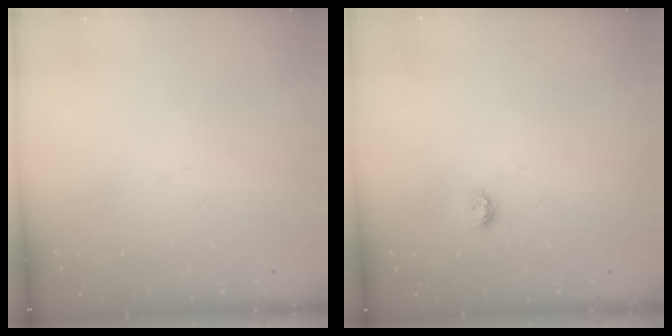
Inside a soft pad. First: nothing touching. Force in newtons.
{"total": 4.6, "press": 4.6, "slide": 0.5}